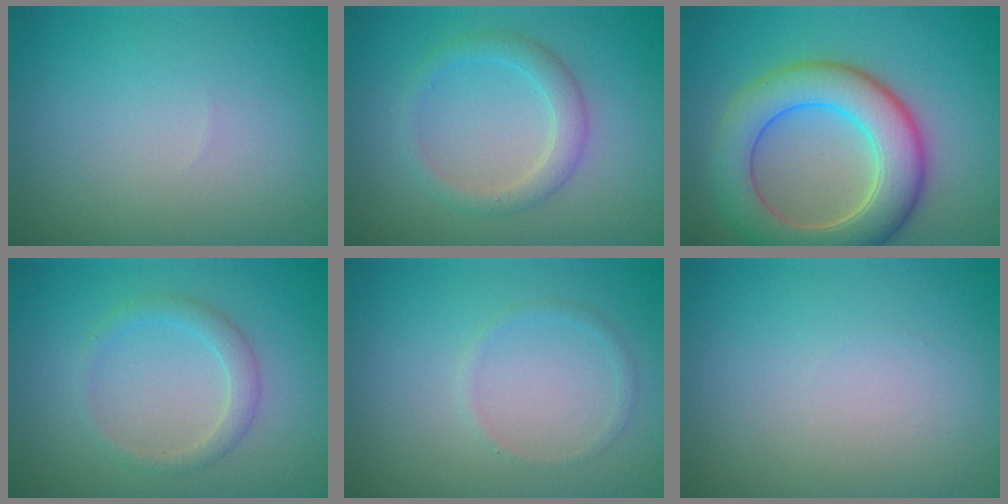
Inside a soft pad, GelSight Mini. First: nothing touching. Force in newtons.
{"total": 2.3, "press": 2.3, "slide": 0.1}
{"total": 8.3, "press": 8.3, "slide": 0.7}
{"total": 1.9, "press": 1.9, "slide": 0.1}
{"total": 0.7, "press": 0.7, "slide": 0.1}
{"total": 0.0}